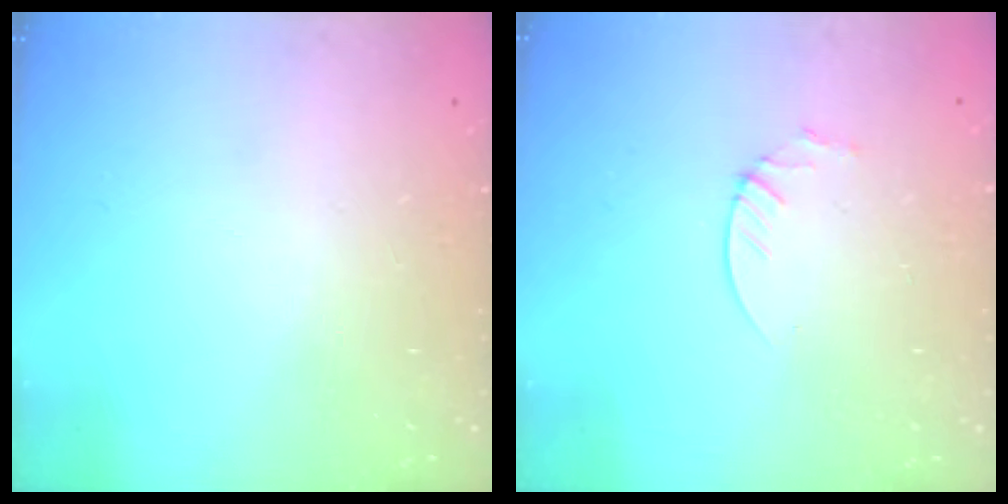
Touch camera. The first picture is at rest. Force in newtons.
{"total": 2.1, "press": 2.1, "slide": 0.2}